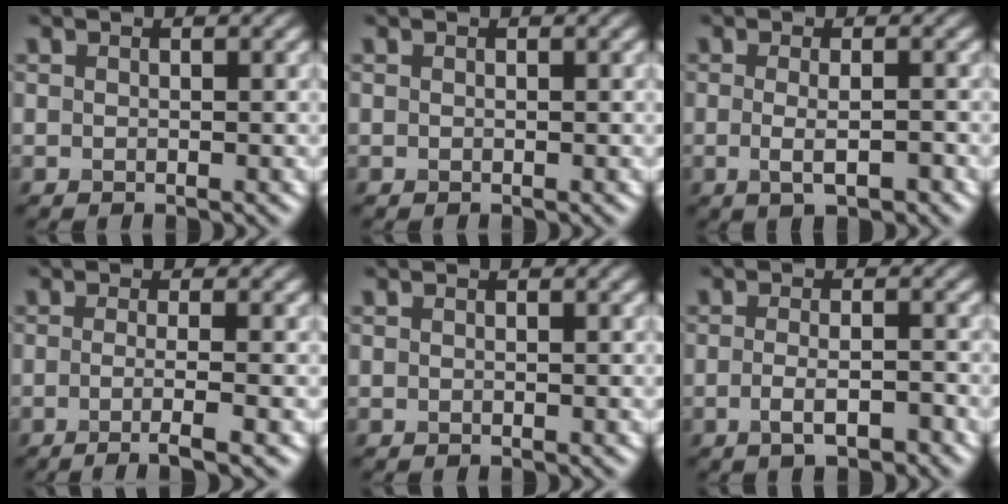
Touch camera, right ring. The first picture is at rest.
{"total": 0.0}
{"total": 2.5, "force": [-0.5, 0.7, 2.4], "torque": [-0.043, -0.009, -0.006]}
{"total": 3.5, "force": [-1.0, 0.9, 3.2], "torque": [-0.043, -0.007, -0.024]}
{"total": 0.0}
{"total": 2.7, "force": [-1.1, 0.8, 2.3], "torque": [-0.044, -0.003, -0.019]}